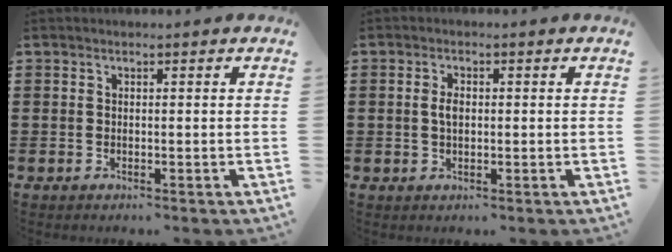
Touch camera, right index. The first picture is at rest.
{"total": 2.4, "force": [0.2, 1.2, 2.1], "torque": [-0.043, 0.006, 0.001]}